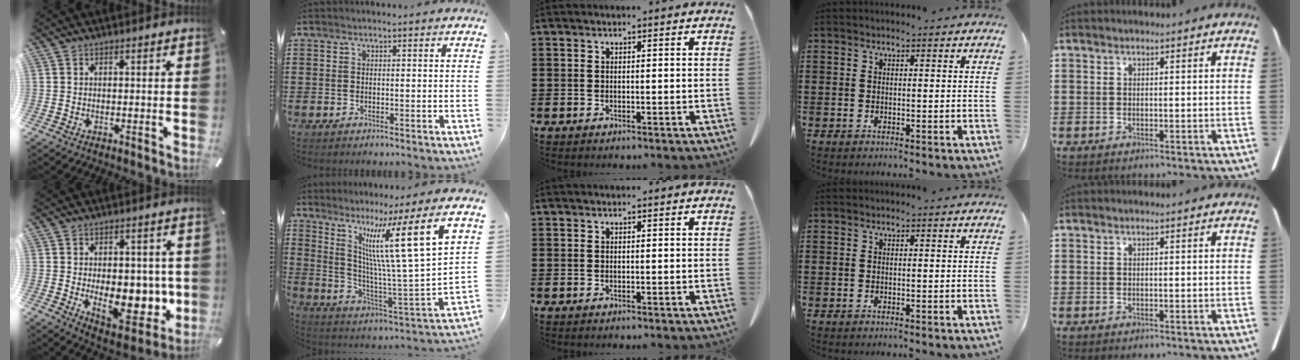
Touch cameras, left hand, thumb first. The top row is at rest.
{"thumb": {"total": 14.7, "force": [-1.8, 8.9, 11.6], "torque": [-0.152, -0.012, -0.018]}, "index": {"total": 13.4, "force": [6.6, -0.1, 11.6], "torque": [-0.216, -0.046, 0.091]}}